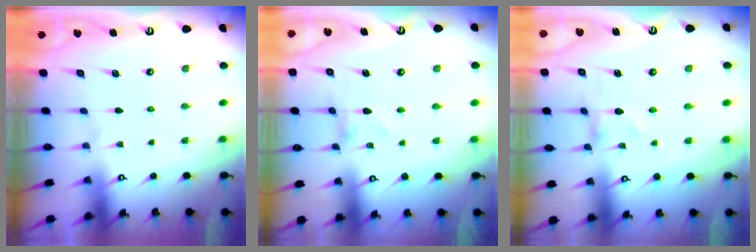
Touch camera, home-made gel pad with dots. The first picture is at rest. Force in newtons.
{"total": 0.7, "press": 0.7, "slide": 0.1}
{"total": 0.9, "press": 0.9, "slide": 0.1}